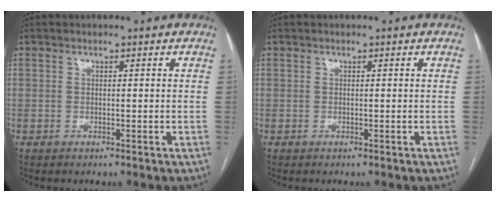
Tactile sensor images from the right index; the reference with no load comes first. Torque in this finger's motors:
{"motor_torque": [0.00, 0.00, 0.00, 0.00]}